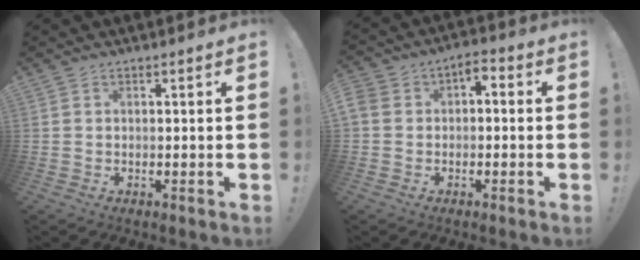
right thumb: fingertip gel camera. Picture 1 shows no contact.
{"total": 5.3, "force": [-2.7, 4.1, 2.1], "torque": [-0.046, 0.025, -0.053]}